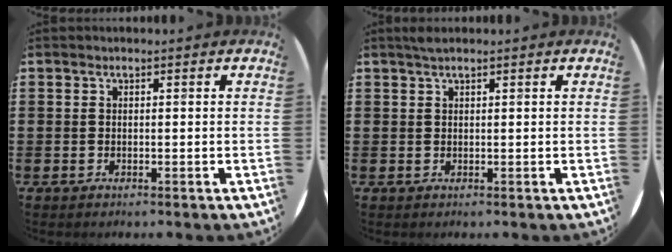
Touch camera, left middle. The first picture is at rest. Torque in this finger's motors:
{"motor_torque": [0.45, -0.40, 0.01, 0.03]}